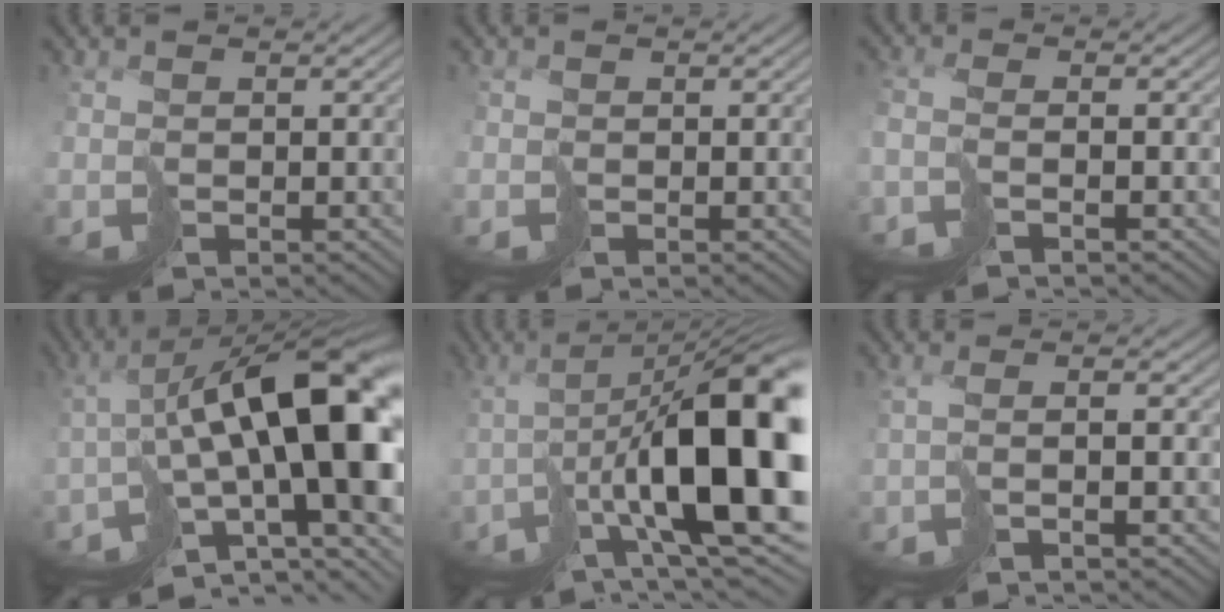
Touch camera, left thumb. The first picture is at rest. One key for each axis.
{"total": 0.8, "fx": -0.2, "fy": 0.8, "fz": 0.1, "tx": -0.003, "ty": -0.001, "tz": -0.007}
{"total": 2.5, "fx": -1.7, "fy": -0.2, "fz": 1.8, "tx": -0.047, "ty": 0.004, "tz": -0.038}
{"total": 19.2, "fx": -1.9, "fy": 7.6, "fz": 17.6, "tx": -0.232, "ty": -0.010, "tz": -0.016}
{"total": 17.8, "fx": -2.2, "fy": 6.0, "fz": 16.6, "tx": -0.270, "ty": -0.014, "tz": -0.022}
{"total": 2.5, "fx": -0.3, "fy": -0.4, "fz": 2.5, "tx": -0.054, "ty": 0.002, "tz": -0.003}